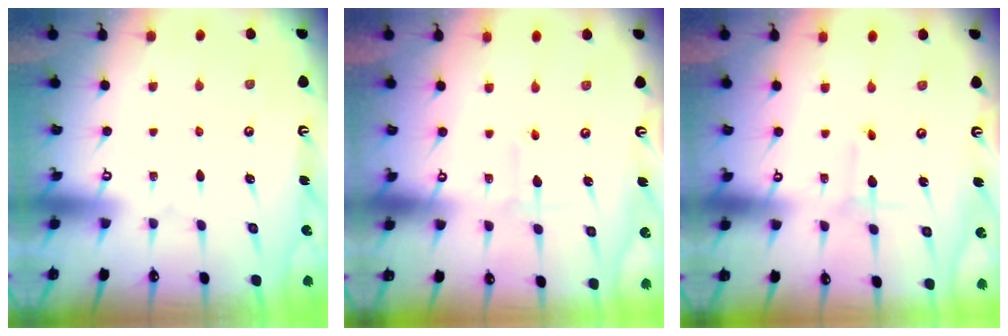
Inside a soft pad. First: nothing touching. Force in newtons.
{"total": 2.0, "press": 2.0, "slide": 0.2}
{"total": 1.1, "press": 1.1, "slide": 0.1}